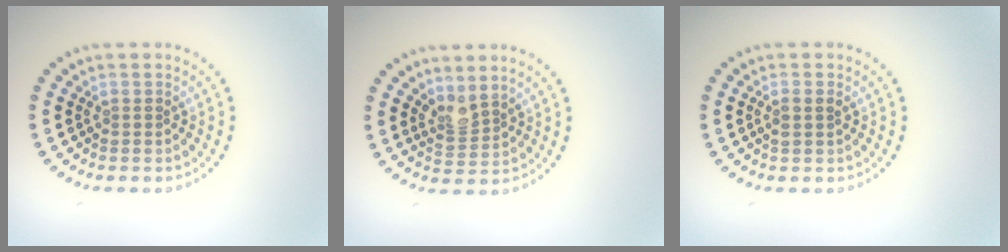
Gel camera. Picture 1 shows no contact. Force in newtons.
{"total": 2.0, "press": 1.5, "slide": 1.4}
{"total": 1.1, "press": 1.0, "slide": 0.4}